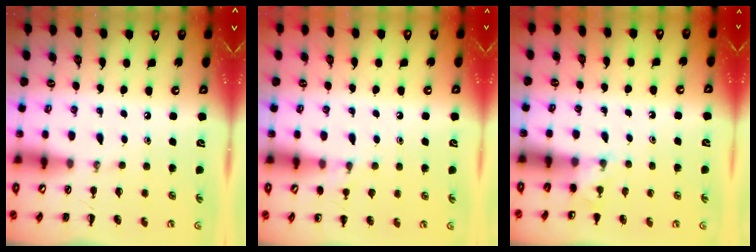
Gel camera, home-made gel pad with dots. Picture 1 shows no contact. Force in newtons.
{"total": 6.0, "press": 5.7, "slide": 1.8}
{"total": 2.2, "press": 2.2, "slide": 0.6}